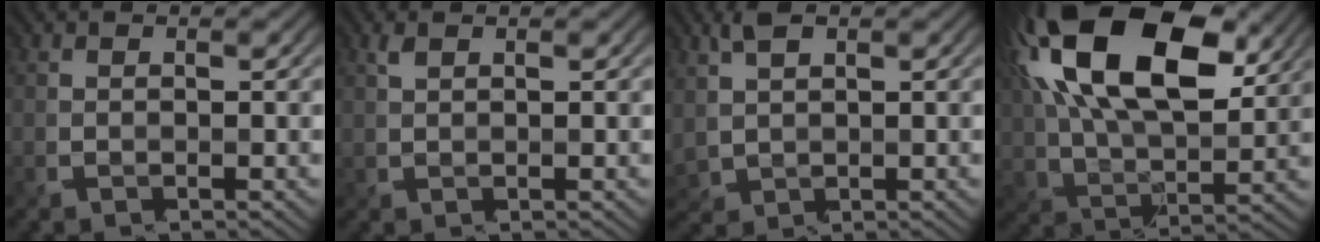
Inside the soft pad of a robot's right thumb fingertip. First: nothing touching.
{"total": 0.9, "force": [0.7, -0.5, 0.4], "torque": [-0.015, -0.004, 0.023]}
{"total": 3.9, "force": [1.6, 2.0, 2.9], "torque": [-0.077, -0.002, 0.040]}
{"total": 20.7, "force": [8.9, 10.0, 15.7], "torque": [-0.322, 0.048, 0.136]}